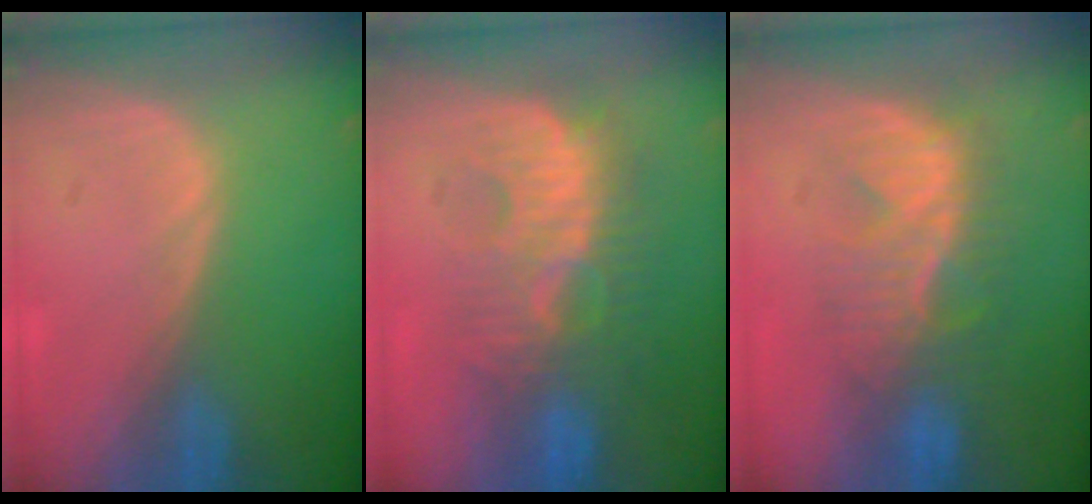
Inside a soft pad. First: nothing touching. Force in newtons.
{"total": 8.9, "press": 8.8, "slide": 1.7}
{"total": 8.1, "press": 8.0, "slide": 1.3}